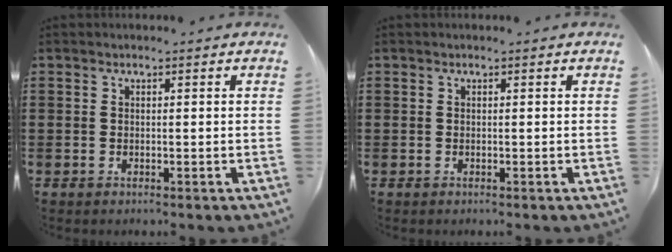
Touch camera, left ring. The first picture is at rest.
{"total": 0.0}